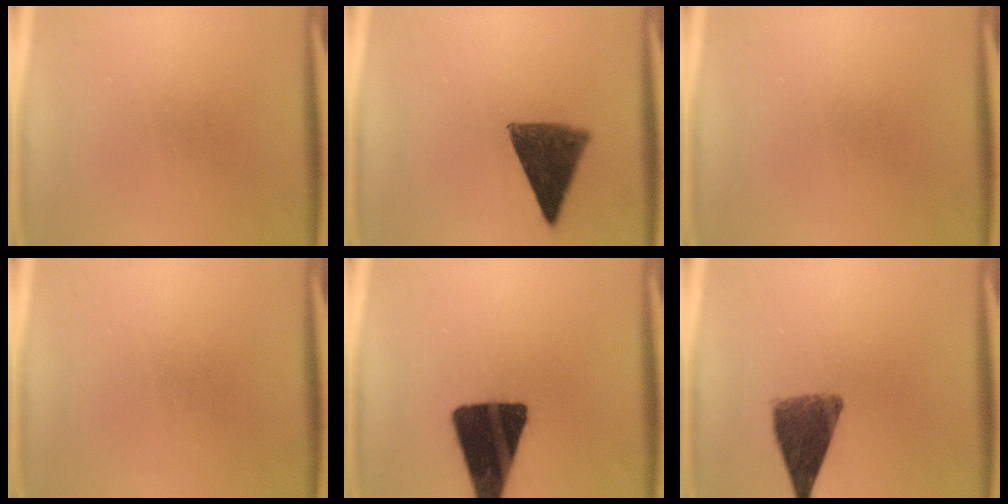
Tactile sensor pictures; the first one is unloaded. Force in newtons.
{"total": 10.4}
{"total": 0.0}
{"total": 0.0}
{"total": 19.4}
{"total": 9.3}